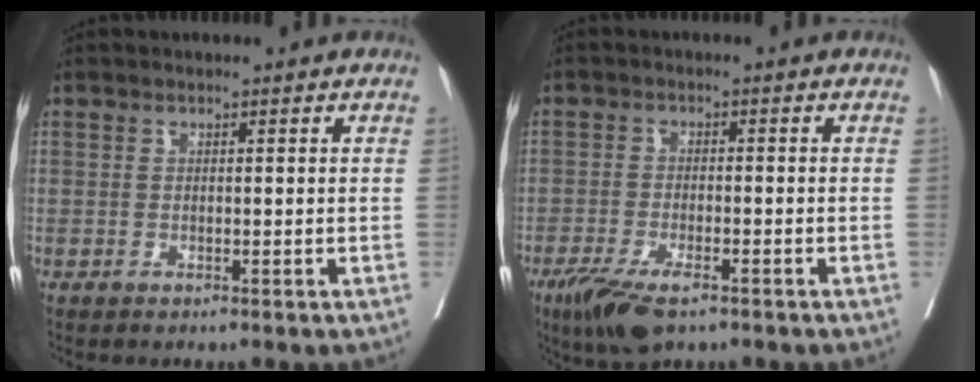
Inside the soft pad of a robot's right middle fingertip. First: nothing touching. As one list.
[{"total": 7.2, "force": [-4.7, 2.2, 5.1], "torque": [-0.092, -0.014, -0.081]}]